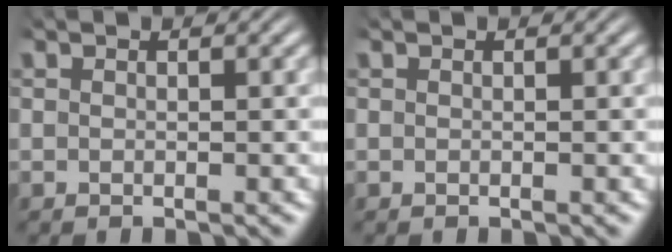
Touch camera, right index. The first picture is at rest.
{"total": 0.0}